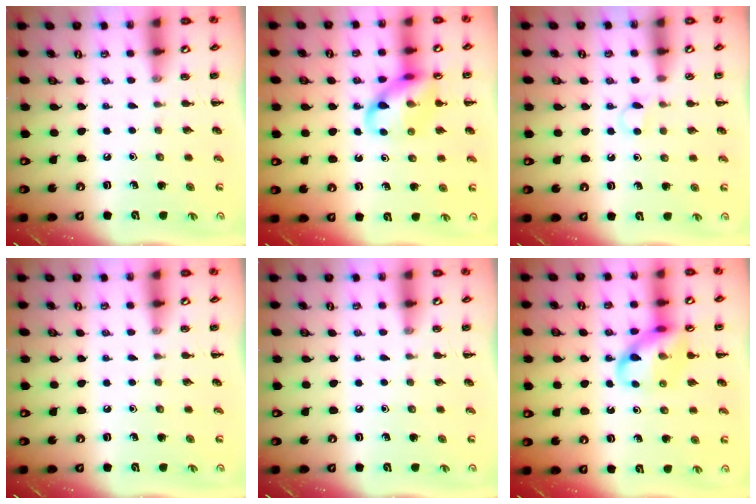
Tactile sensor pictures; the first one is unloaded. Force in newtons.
{"total": 12.5, "press": 12.5, "slide": 1.2}
{"total": 3.3, "press": 3.1, "slide": 0.9}
{"total": 0.0}
{"total": 0.0}
{"total": 12.4, "press": 12.2, "slide": 2.0}